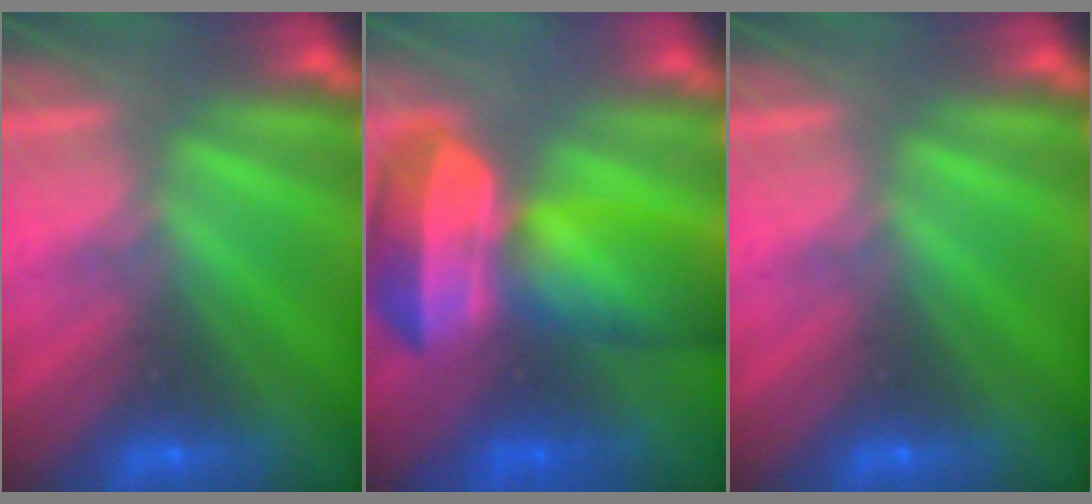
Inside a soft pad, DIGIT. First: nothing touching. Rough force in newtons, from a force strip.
{"total": 10.5}
{"total": 0.0}